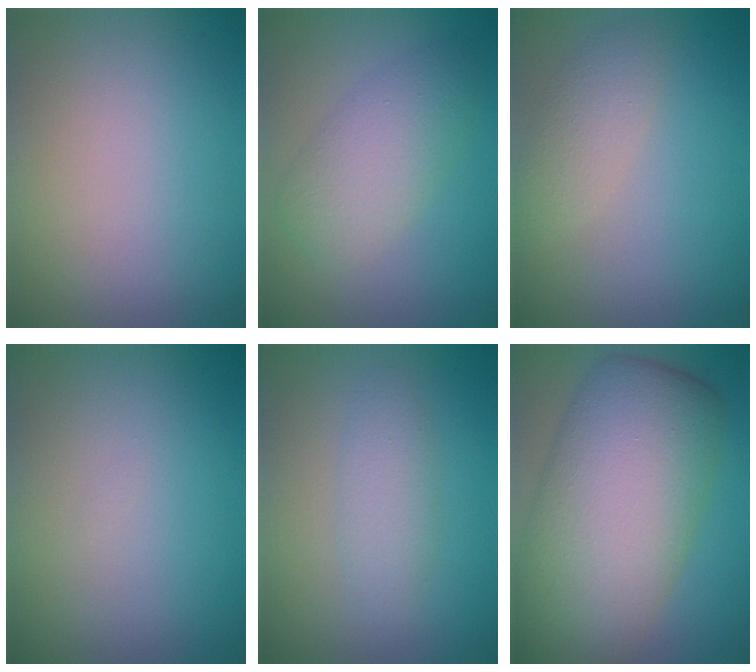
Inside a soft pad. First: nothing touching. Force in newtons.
{"total": 4.4, "press": 4.4, "slide": 0.1}
{"total": 2.5, "press": 2.5, "slide": 0.1}
{"total": 0.0}
{"total": 2.3, "press": 2.3, "slide": 0.1}
{"total": 13.5, "press": 13.5, "slide": 0.6}